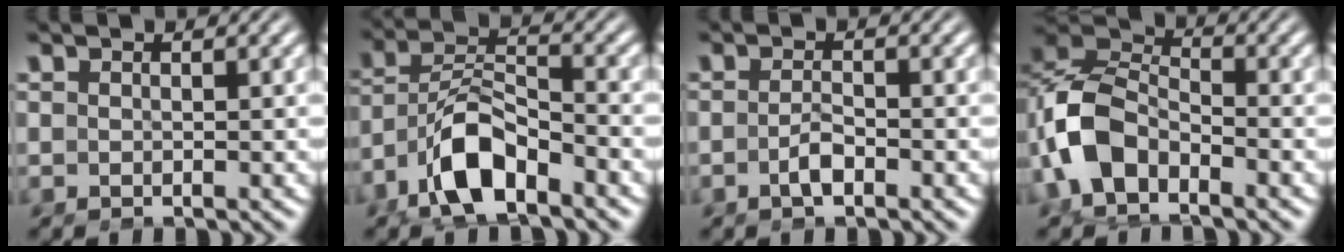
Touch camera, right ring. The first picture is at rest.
{"total": 5.1, "force": [-2.4, 2.3, 3.9], "torque": [-0.075, -0.003, -0.048]}
{"total": 1.3, "force": [-0.9, 0.1, 1.0], "torque": [-0.021, 0.004, -0.020]}
{"total": 6.6, "force": [-1.8, 5.2, 3.6], "torque": [-0.111, -0.010, -0.037]}